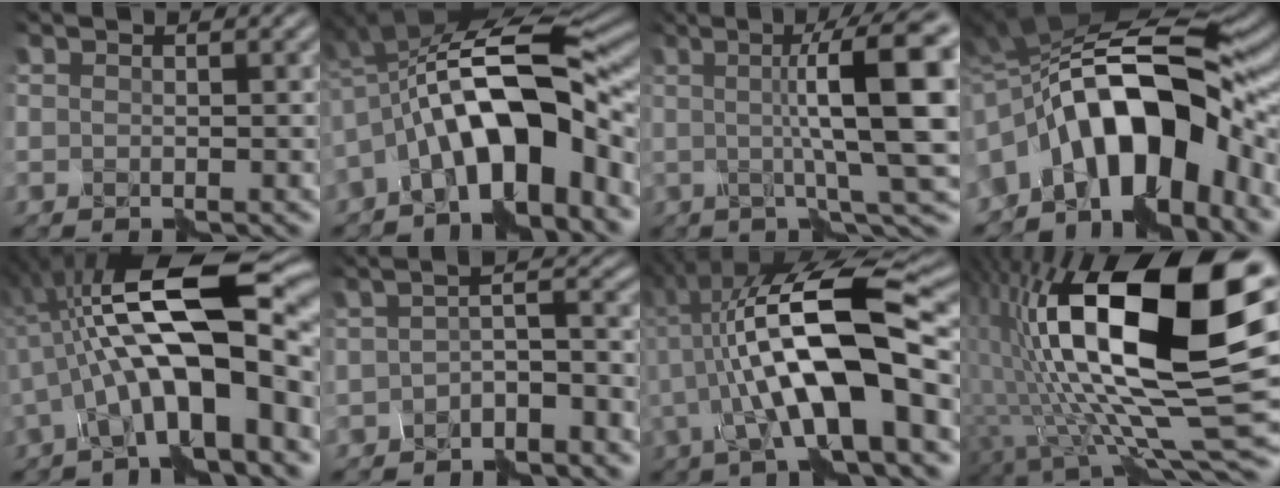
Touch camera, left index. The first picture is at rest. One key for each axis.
{"total": 11.9, "fx": -3.2, "fy": 4.6, "fz": 10.5, "tx": -0.156, "ty": 0.020, "tz": -0.062}
{"total": 12.7, "fx": 2.3, "fy": 2.2, "fz": 12.3, "tx": -0.146, "ty": 0.007, "tz": 0.039}
{"total": 12.7, "fx": -3.9, "fy": 6.5, "fz": 10.1, "tx": -0.140, "ty": 0.012, "tz": -0.074}
{"total": 15.5, "fx": 0.0, "fy": 5.6, "fz": 14.4, "tx": -0.235, "ty": 0.020, "tz": -0.001}
{"total": 3.5, "fx": -2.2, "fy": 1.1, "fz": 2.5, "tx": -0.041, "ty": 0.009, "tz": -0.043}
{"total": 12.2, "fx": -0.1, "fy": 3.5, "fz": 11.7, "tx": -0.196, "ty": 0.022, "tz": -0.008}
{"total": 16.1, "fx": 4.3, "fy": 5.2, "fz": 14.6, "tx": -0.260, "ty": -0.005, "tz": 0.077}